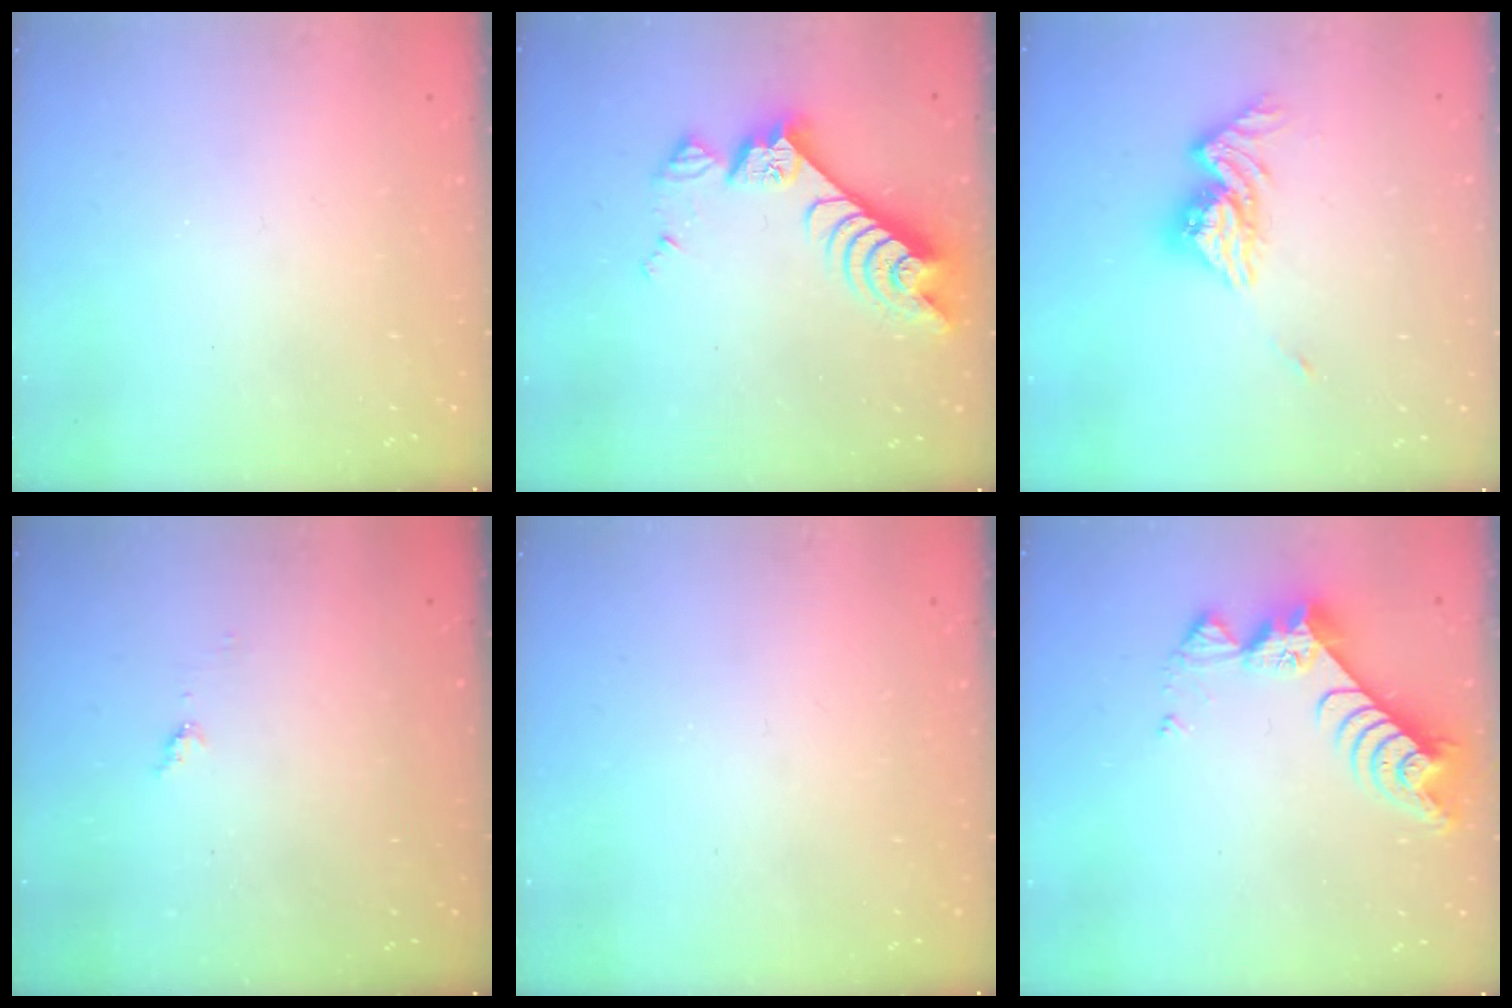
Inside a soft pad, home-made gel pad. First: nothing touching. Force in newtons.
{"total": 10.2, "press": 10.1, "slide": 1.1}
{"total": 12.5, "press": 12.5, "slide": 1.3}
{"total": 4.3, "press": 4.2, "slide": 0.5}
{"total": 0.0}
{"total": 9.1, "press": 9.1, "slide": 0.7}